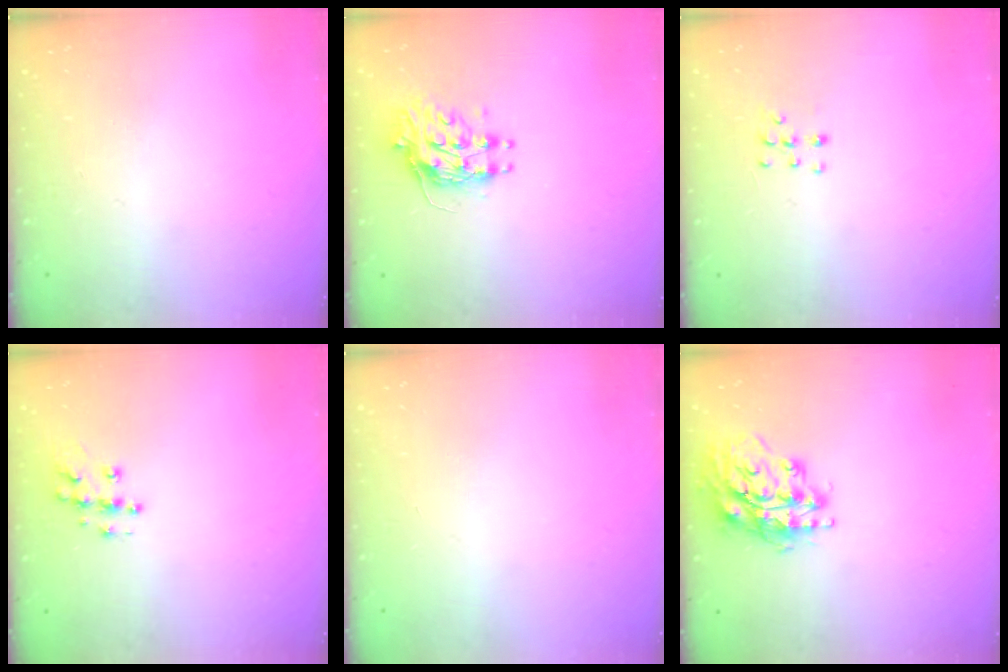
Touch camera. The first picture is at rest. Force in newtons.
{"total": 9.3, "press": 9.3, "slide": 0.5}
{"total": 5.9, "press": 5.8, "slide": 1.1}
{"total": 8.9, "press": 8.9, "slide": 0.5}
{"total": 0.0}
{"total": 17.9, "press": 17.8, "slide": 2.5}